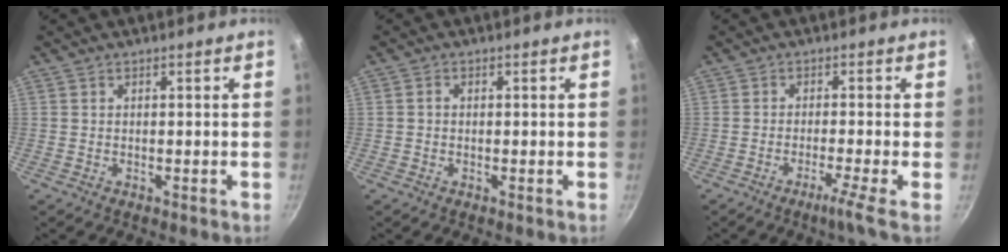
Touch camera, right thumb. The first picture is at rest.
{"total": 1.0, "force": [-0.1, 0.8, 0.5], "torque": [-0.009, 0.006, -0.002]}
{"total": 3.9, "force": [-2.1, -0.9, 3.1], "torque": [-0.070, 0.003, -0.040]}